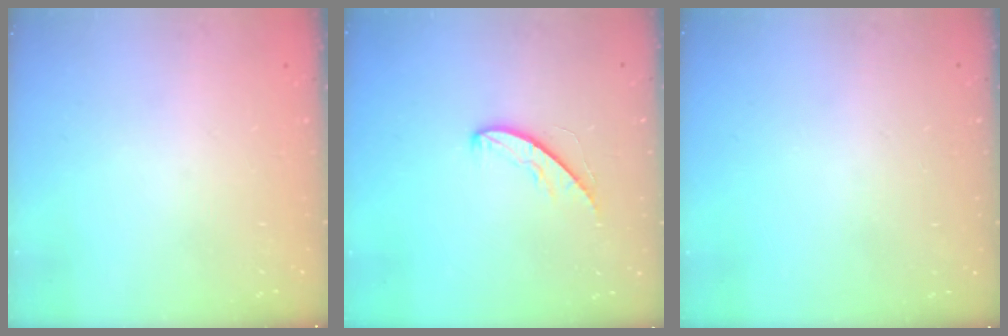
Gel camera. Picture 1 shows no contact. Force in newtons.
{"total": 5.1, "press": 5.1, "slide": 0.4}
{"total": 0.0}